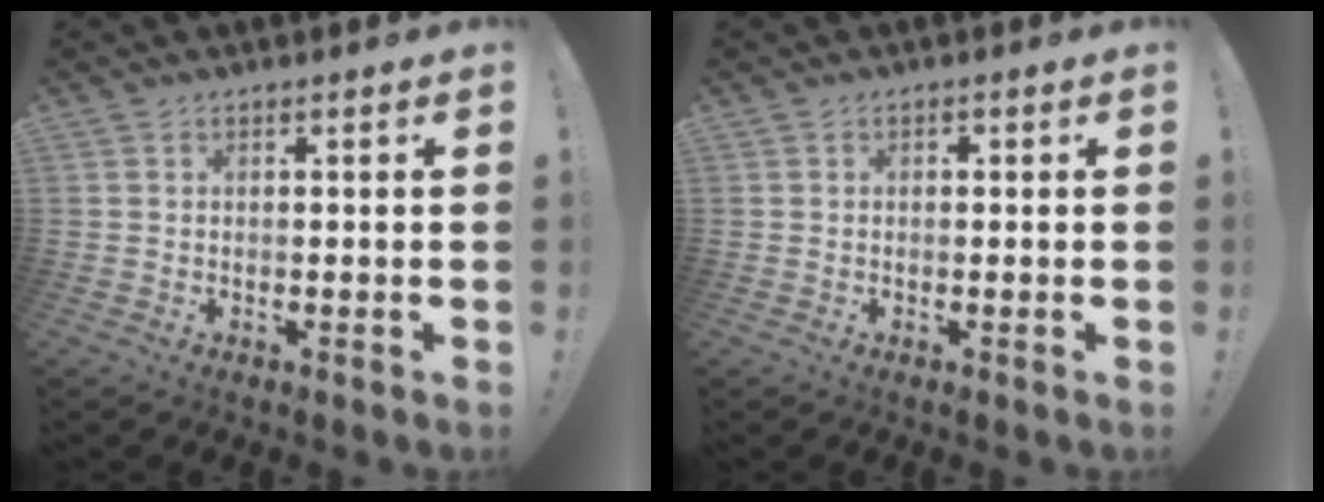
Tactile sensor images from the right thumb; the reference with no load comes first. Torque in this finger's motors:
{"motor_torque": [-0.05, 0.11, -0.08, -0.10, 0.00]}